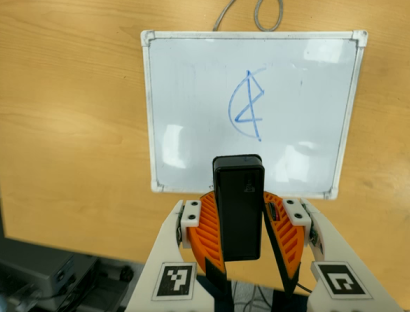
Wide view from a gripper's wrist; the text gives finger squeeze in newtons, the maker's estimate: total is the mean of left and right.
{"total": 7.4, "left": 7.9, "right": 7.0}